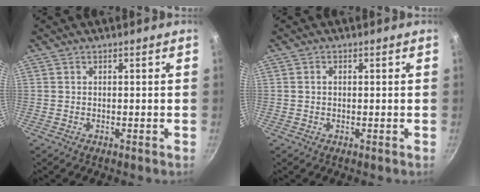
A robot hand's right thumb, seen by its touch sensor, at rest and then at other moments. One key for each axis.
{"total": 1.0, "fx": 0.1, "fy": 0.7, "fz": 0.7, "tx": -0.011, "ty": 0.005, "tz": 0.001}